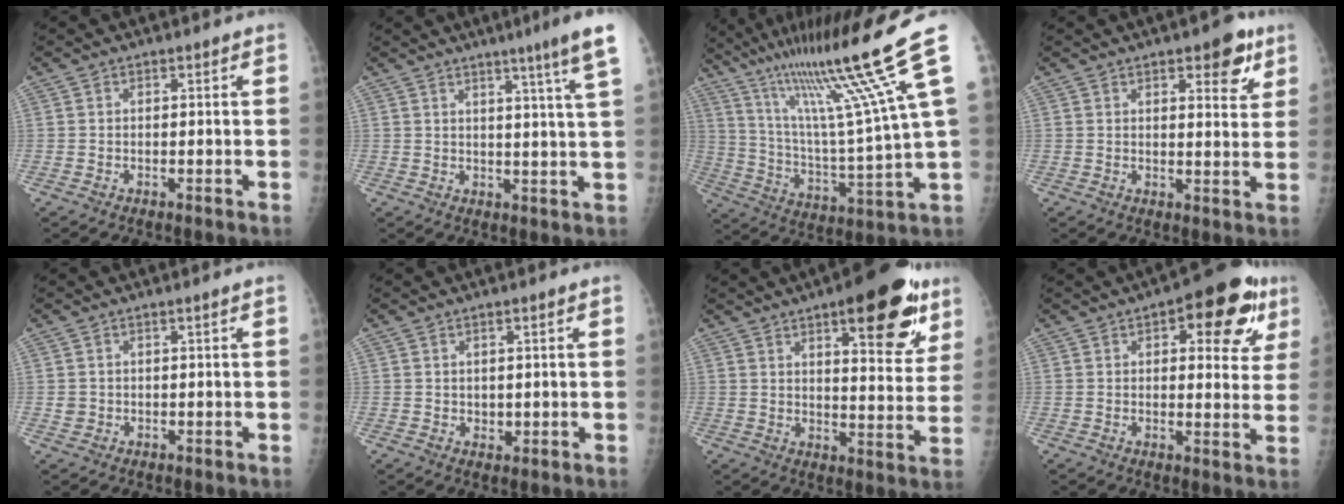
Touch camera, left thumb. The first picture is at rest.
{"total": 9.4, "force": [5.9, -0.9, 7.3], "torque": [-0.095, -0.027, 0.066]}
{"total": 21.2, "force": [13.7, -1.6, 16.1], "torque": [-0.249, -0.070, 0.238]}
{"total": 7.4, "force": [4.1, 2.9, 5.5], "torque": [-0.049, -0.018, 0.048]}
{"total": 1.0, "force": [0.1, 0.8, 0.6], "torque": [-0.011, 0.006, 0.007]}
{"total": 1.7, "force": [0.5, 1.2, 1.1], "torque": [-0.011, -0.006, 0.013]}
{"total": 18.2, "force": [9.9, 6.3, 13.9], "torque": [-0.145, -0.041, 0.132]}
{"total": 14.6, "force": [6.5, 6.4, 11.4], "torque": [-0.092, -0.007, 0.074]}